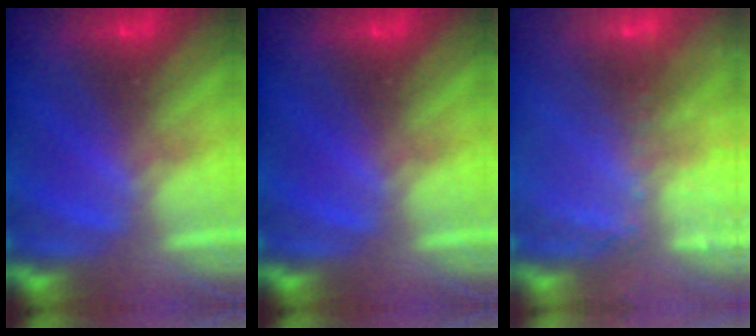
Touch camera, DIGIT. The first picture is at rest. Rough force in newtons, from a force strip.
{"total": 0.0}
{"total": 5.7}